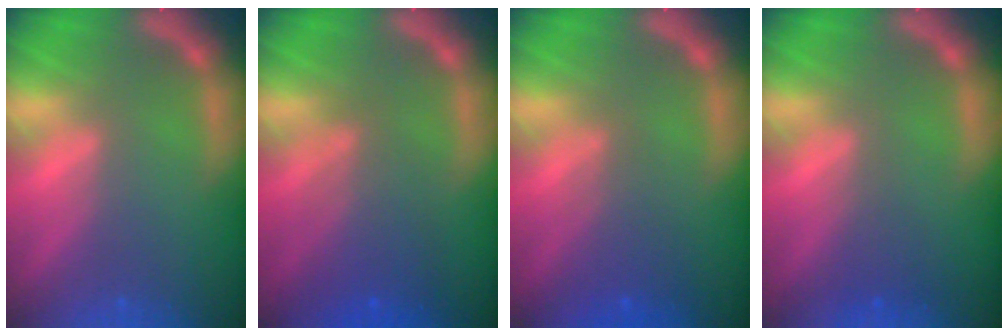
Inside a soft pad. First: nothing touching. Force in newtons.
{"total": 4.5}
{"total": 3.0}
{"total": 1.5}